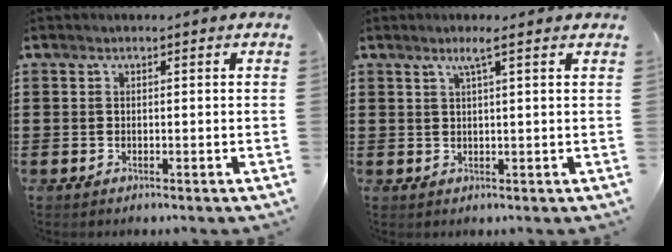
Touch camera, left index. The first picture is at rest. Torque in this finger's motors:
{"motor_torque": [0.14, -0.21, 0.07, 0.01]}